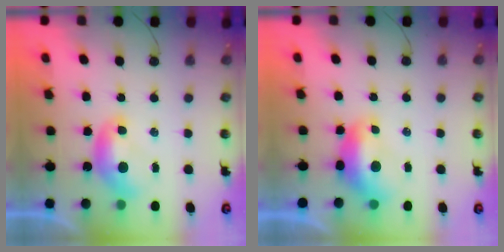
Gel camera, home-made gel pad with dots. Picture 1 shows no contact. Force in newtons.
{"total": 1.8, "press": 1.6, "slide": 0.7}